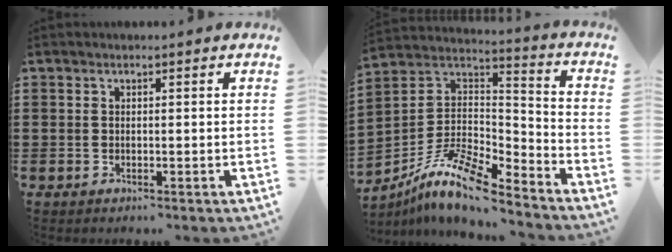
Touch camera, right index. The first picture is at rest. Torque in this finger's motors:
{"motor_torque": [1.36, -0.79, 0.29, 0.09]}